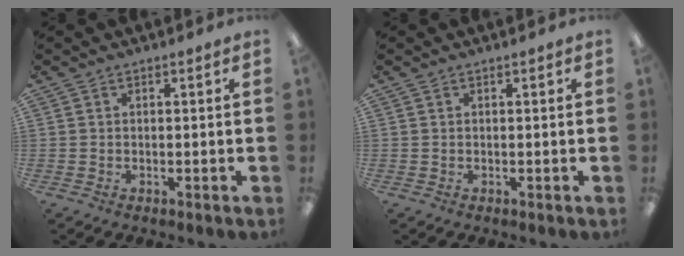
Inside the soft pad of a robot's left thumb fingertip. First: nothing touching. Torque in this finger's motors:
{"motor_torque": [0.00, 0.00, -0.28, 0.46, 0.00]}